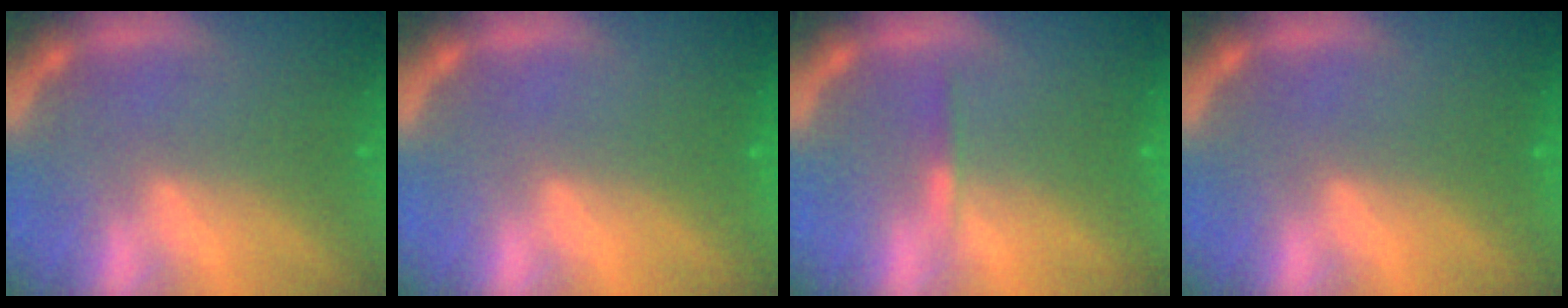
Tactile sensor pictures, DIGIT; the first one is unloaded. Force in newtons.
{"total": 0.0}
{"total": 0.9}
{"total": 0.0}